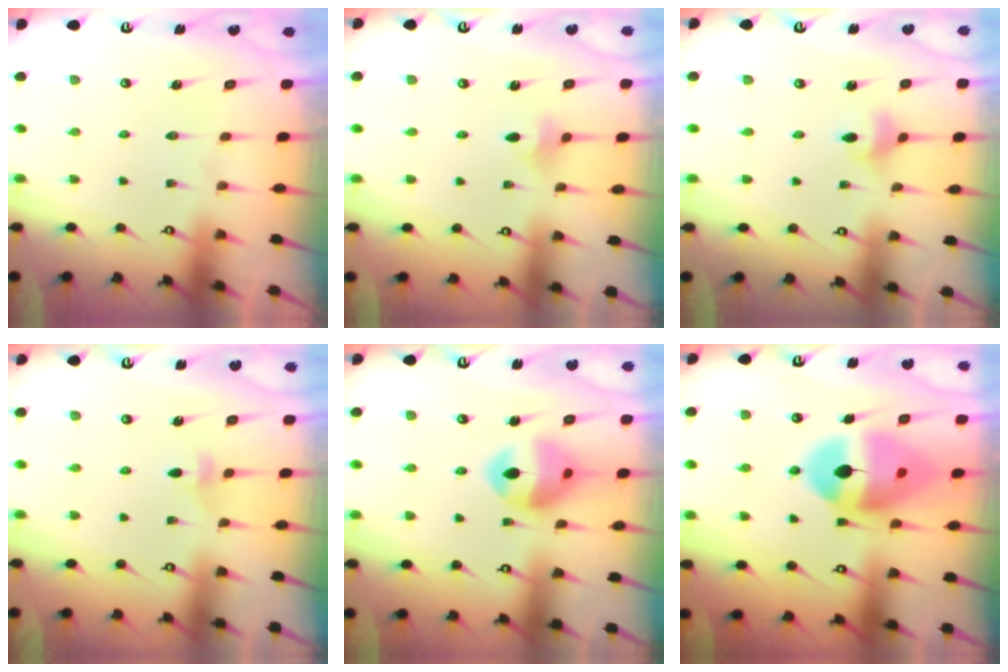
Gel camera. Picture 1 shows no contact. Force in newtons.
{"total": 4.1, "press": 4.1, "slide": 0.7}
{"total": 2.8, "press": 2.8, "slide": 0.3}
{"total": 3.2, "press": 3.2, "slide": 0.6}
{"total": 13.3, "press": 13.2, "slide": 1.7}
{"total": 15.5, "press": 15.3, "slide": 2.2}